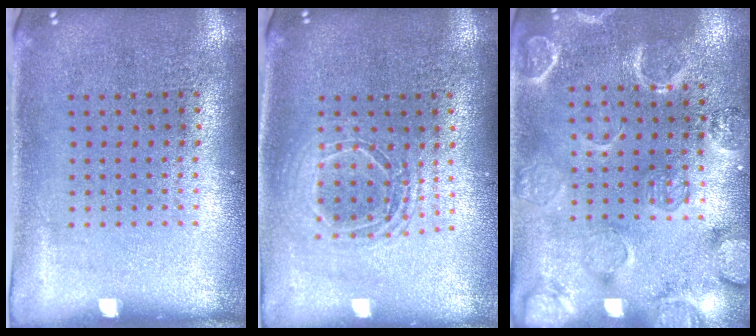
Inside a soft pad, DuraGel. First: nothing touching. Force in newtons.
{"total": 1.7, "press": 1.5, "slide": 0.9}
{"total": 2.4, "press": 2.3, "slide": 0.6}